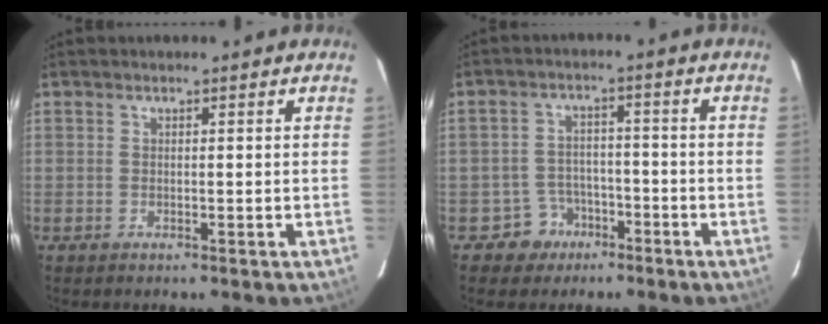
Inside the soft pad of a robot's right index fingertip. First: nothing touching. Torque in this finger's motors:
{"motor_torque": [-0.06, -0.09, -0.32, -0.13]}